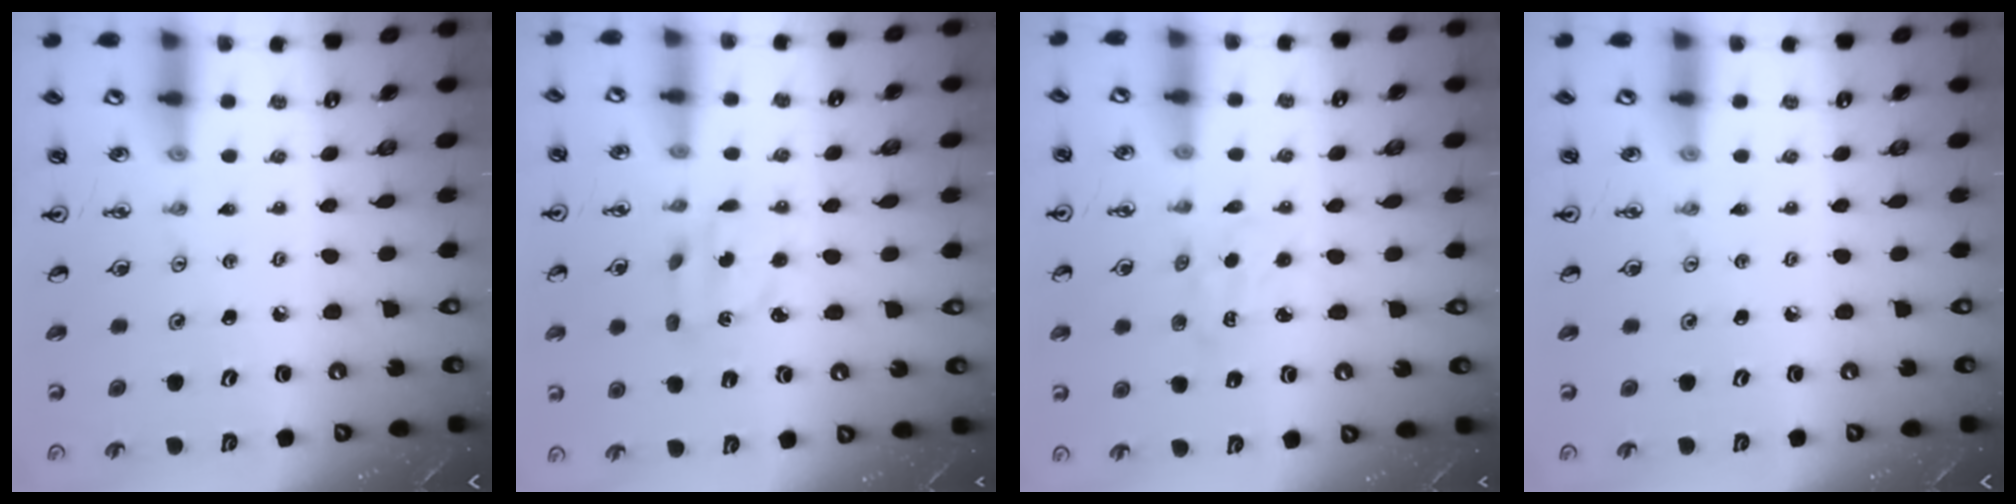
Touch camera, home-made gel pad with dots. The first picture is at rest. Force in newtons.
{"total": 3.6, "press": 3.5, "slide": 0.9}
{"total": 3.6, "press": 3.6, "slide": 0.5}
{"total": 0.0}